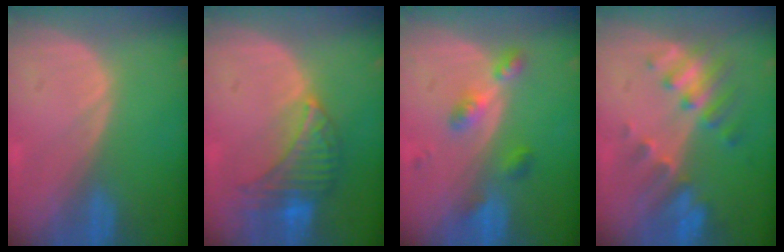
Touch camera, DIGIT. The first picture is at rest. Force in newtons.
{"total": 7.7, "press": 7.0, "slide": 3.2}
{"total": 4.6, "press": 4.4, "slide": 1.5}
{"total": 7.9, "press": 7.0, "slide": 3.7}